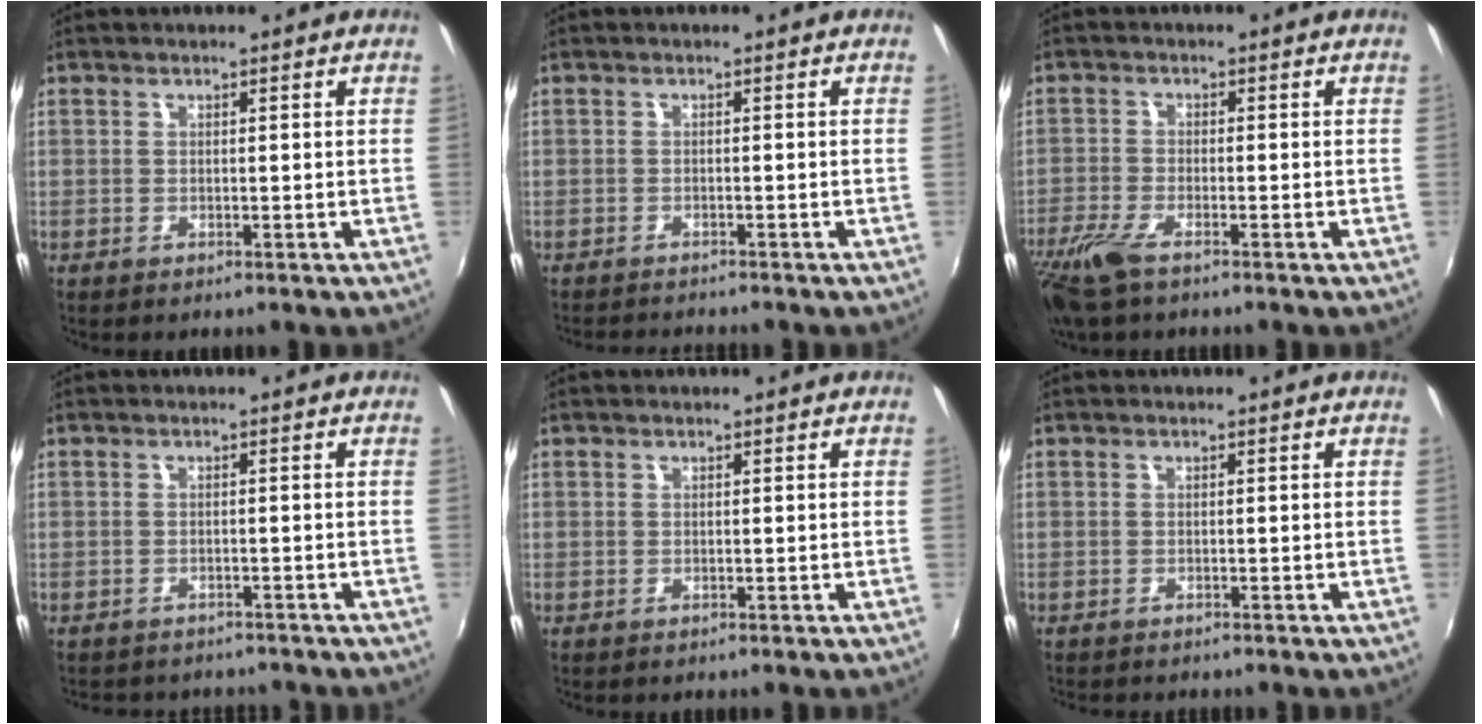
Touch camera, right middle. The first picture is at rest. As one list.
[{"total": 3.2, "force": [-3.1, 0.1, 0.7], "torque": [-0.026, -0.015, -0.055]}, {"total": 7.5, "force": [-5.2, 2.0, 5.0], "torque": [-0.129, -0.023, -0.106]}, {"total": 5.5, "force": [-4.9, 2.0, 1.5], "torque": [-0.037, -0.016, -0.068]}, {"total": 0.0}, {"total": 1.5, "force": [-1.4, 0.4, 0.3], "torque": [-0.011, -0.009, -0.021]}]